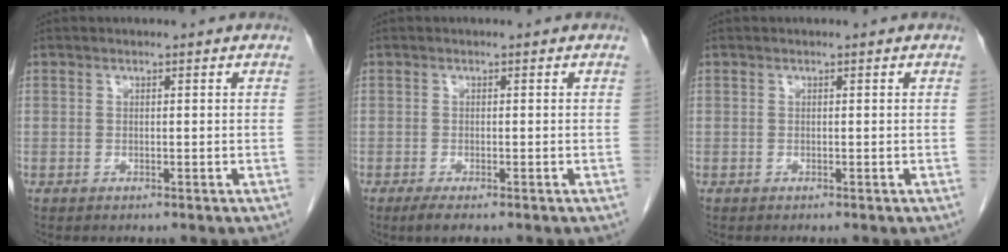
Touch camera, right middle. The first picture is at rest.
{"total": 2.0, "force": [-1.4, 0.3, 1.4], "torque": [-0.030, -0.006, -0.024]}
{"total": 0.0}